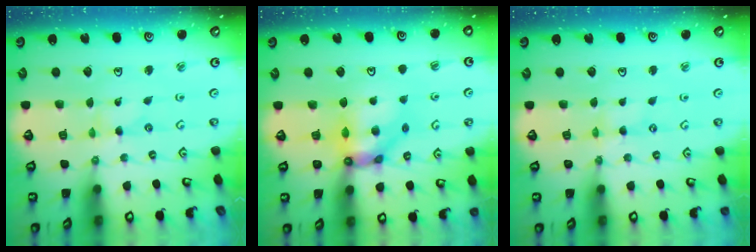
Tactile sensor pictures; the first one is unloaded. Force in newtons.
{"total": 10.7, "press": 10.6, "slide": 1.5}
{"total": 0.0}